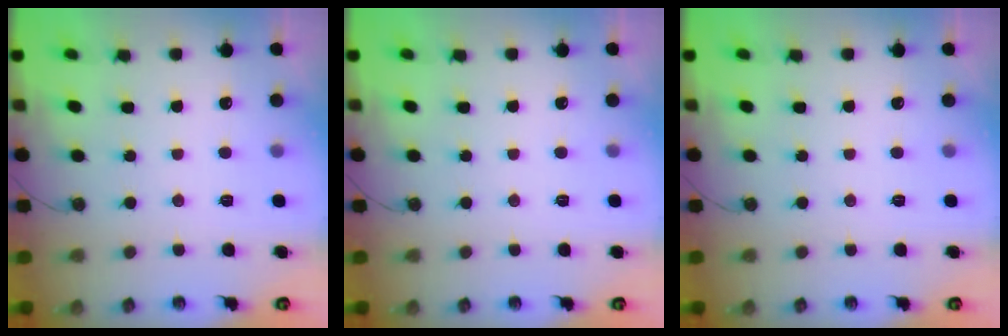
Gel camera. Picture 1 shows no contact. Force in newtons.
{"total": 0.0}
{"total": 0.0}